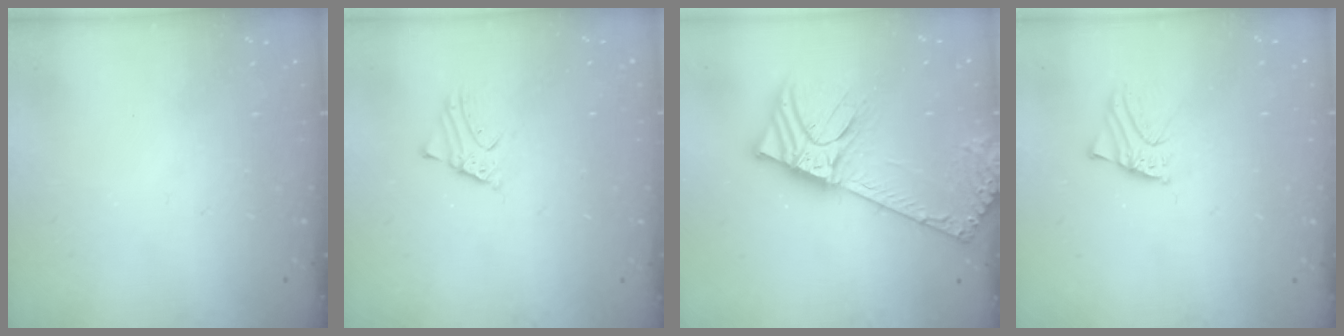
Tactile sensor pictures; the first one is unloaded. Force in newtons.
{"total": 2.4, "press": 2.4, "slide": 0.1}
{"total": 12.5, "press": 12.2, "slide": 2.6}
{"total": 1.7, "press": 1.7, "slide": 0.1}